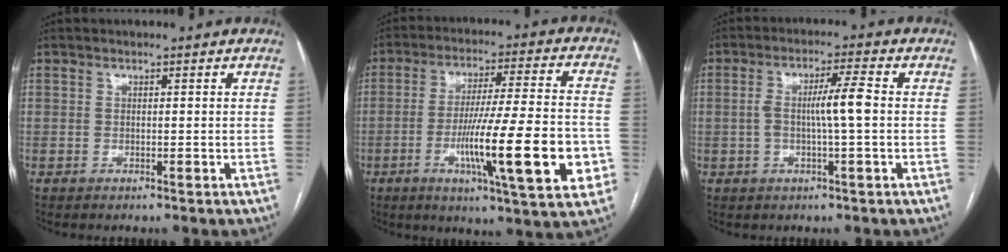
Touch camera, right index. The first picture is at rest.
{"total": 19.4, "force": [-5.7, 1.5, 18.5], "torque": [-0.264, -0.010, -0.084]}
{"total": 5.7, "force": [-0.3, 0.1, 5.7], "torque": [-0.106, 0.011, -0.004]}